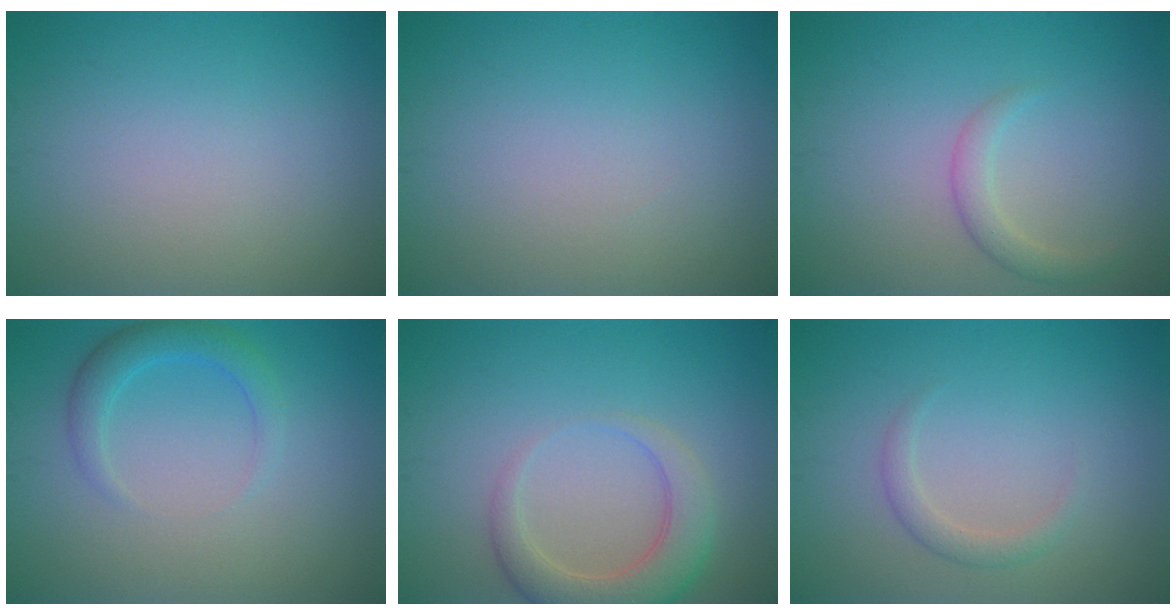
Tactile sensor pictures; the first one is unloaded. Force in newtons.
{"total": 0.0}
{"total": 1.8, "press": 1.8, "slide": 0.1}
{"total": 2.5, "press": 2.5, "slide": 0.2}
{"total": 4.3, "press": 4.3, "slide": 0.6}
{"total": 1.6, "press": 1.6, "slide": 0.1}